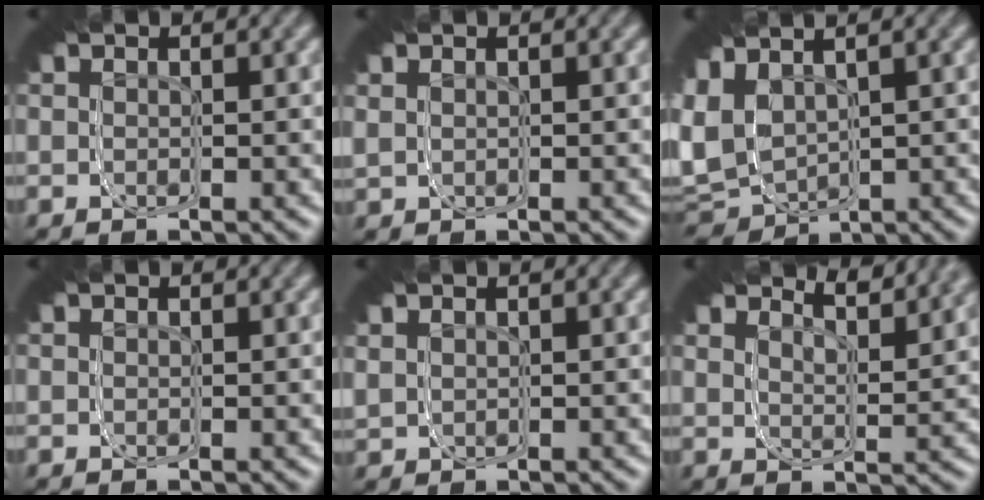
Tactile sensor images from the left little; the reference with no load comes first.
{"total": 1.8, "force": [0.0, 1.7, 0.7], "torque": [-0.024, -0.007, 0.001]}
{"total": 8.0, "force": [-0.9, 6.2, 5.0], "torque": [-0.096, -0.015, -0.013]}
{"total": 0.0}
{"total": 2.4, "force": [0.2, 2.2, 0.9], "torque": [-0.034, -0.007, 0.004]}
{"total": 4.4, "force": [4.4, 0.2, 0.4], "torque": [-0.033, 0.036, 0.055]}